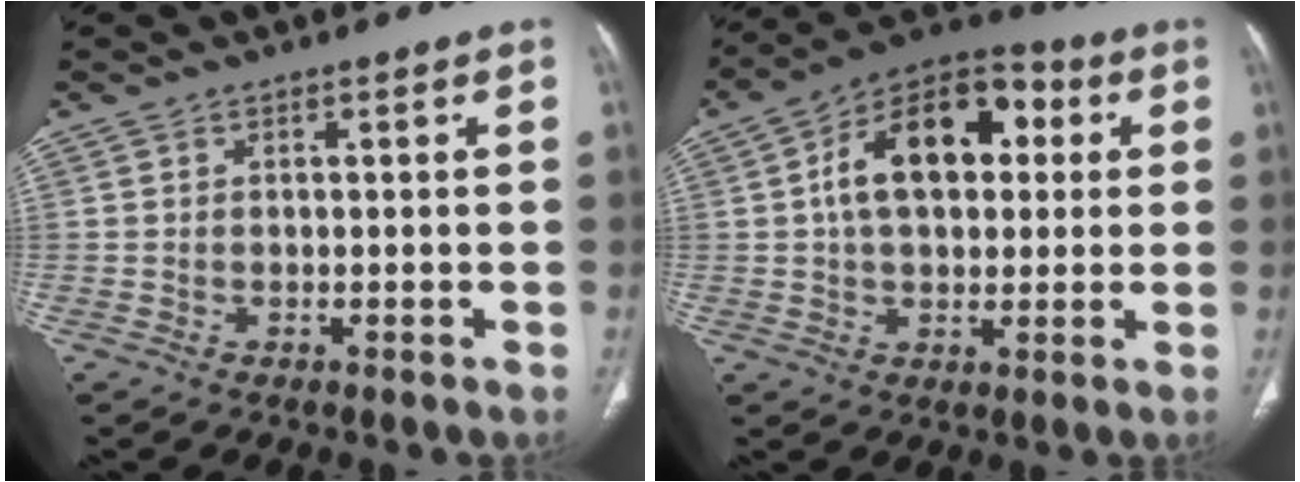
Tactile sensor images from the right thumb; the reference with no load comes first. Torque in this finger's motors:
{"motor_torque": [1.47, 2.96, 1.74, -0.07, 0.15]}